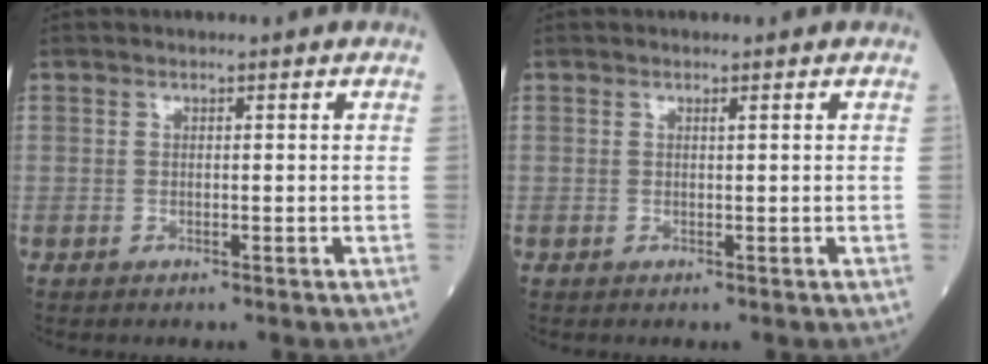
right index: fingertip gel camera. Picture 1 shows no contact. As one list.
[{"total": 0.0}]